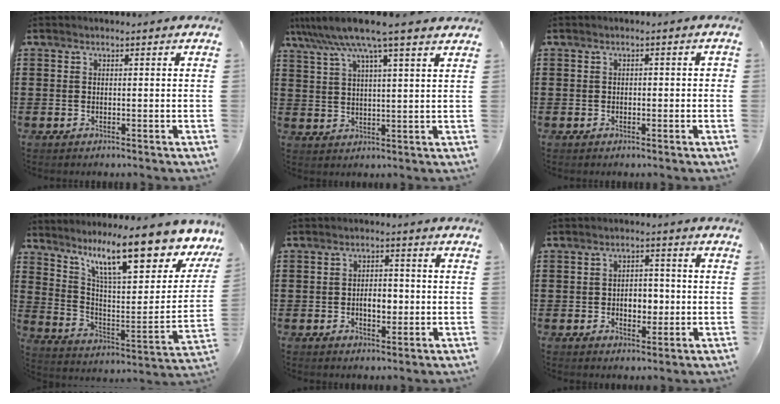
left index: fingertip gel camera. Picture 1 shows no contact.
{"total": 8.3, "force": [6.5, 0.2, 5.1], "torque": [-0.120, -0.022, 0.113]}
{"total": 0.9, "force": [-0.5, 0.6, 0.5], "torque": [-0.011, 0.001, -0.011]}
{"total": 14.6, "force": [10.1, 3.4, 10.1], "torque": [-0.185, -0.061, 0.166]}
{"total": 3.8, "force": [-0.7, 2.1, 3.1], "torque": [-0.045, -0.001, -0.020]}
{"total": 4.1, "force": [-0.8, 2.7, 2.9], "torque": [-0.047, 0.003, -0.023]}